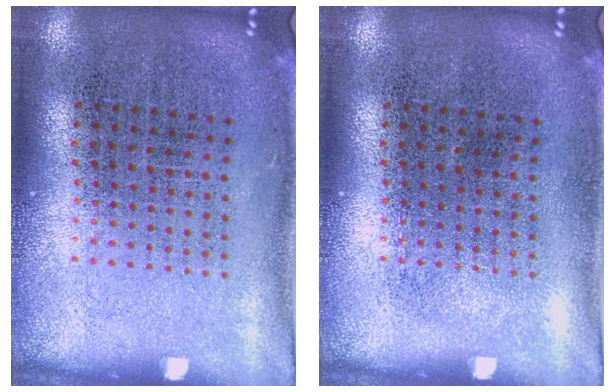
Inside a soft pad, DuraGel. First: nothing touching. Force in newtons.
{"total": 0.0}